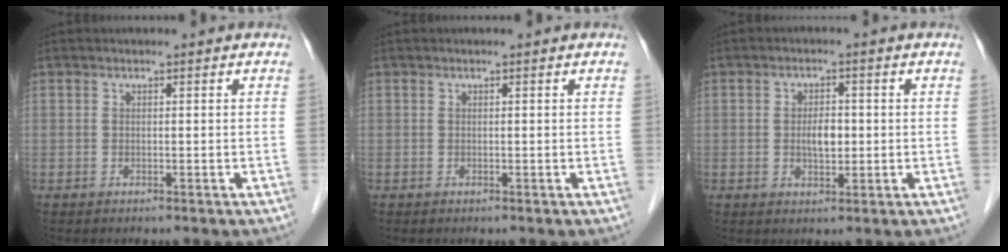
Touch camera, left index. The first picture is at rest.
{"total": 0.0}
{"total": 3.4, "force": [-1.3, 1.5, 2.8], "torque": [-0.047, -0.004, -0.020]}